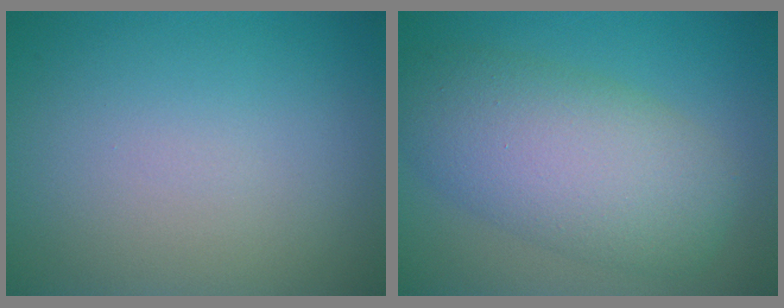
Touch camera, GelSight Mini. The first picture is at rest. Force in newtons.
{"total": 8.2, "press": 8.2, "slide": 0.3}